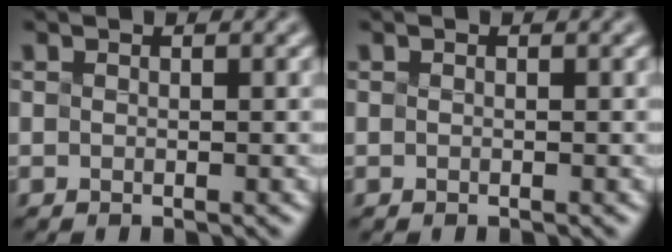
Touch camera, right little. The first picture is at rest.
{"total": 0.0}